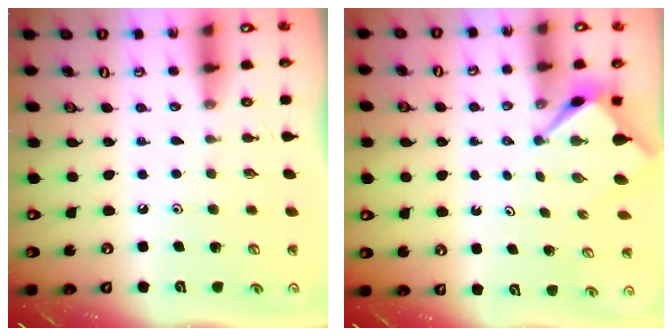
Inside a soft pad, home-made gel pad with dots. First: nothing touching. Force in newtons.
{"total": 3.2, "press": 3.2, "slide": 0.2}